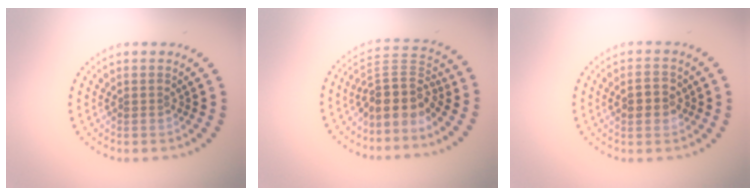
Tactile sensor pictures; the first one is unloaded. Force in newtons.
{"total": 4.2, "press": 3.4, "slide": 2.5}
{"total": 2.2, "press": 2.2, "slide": 0.1}